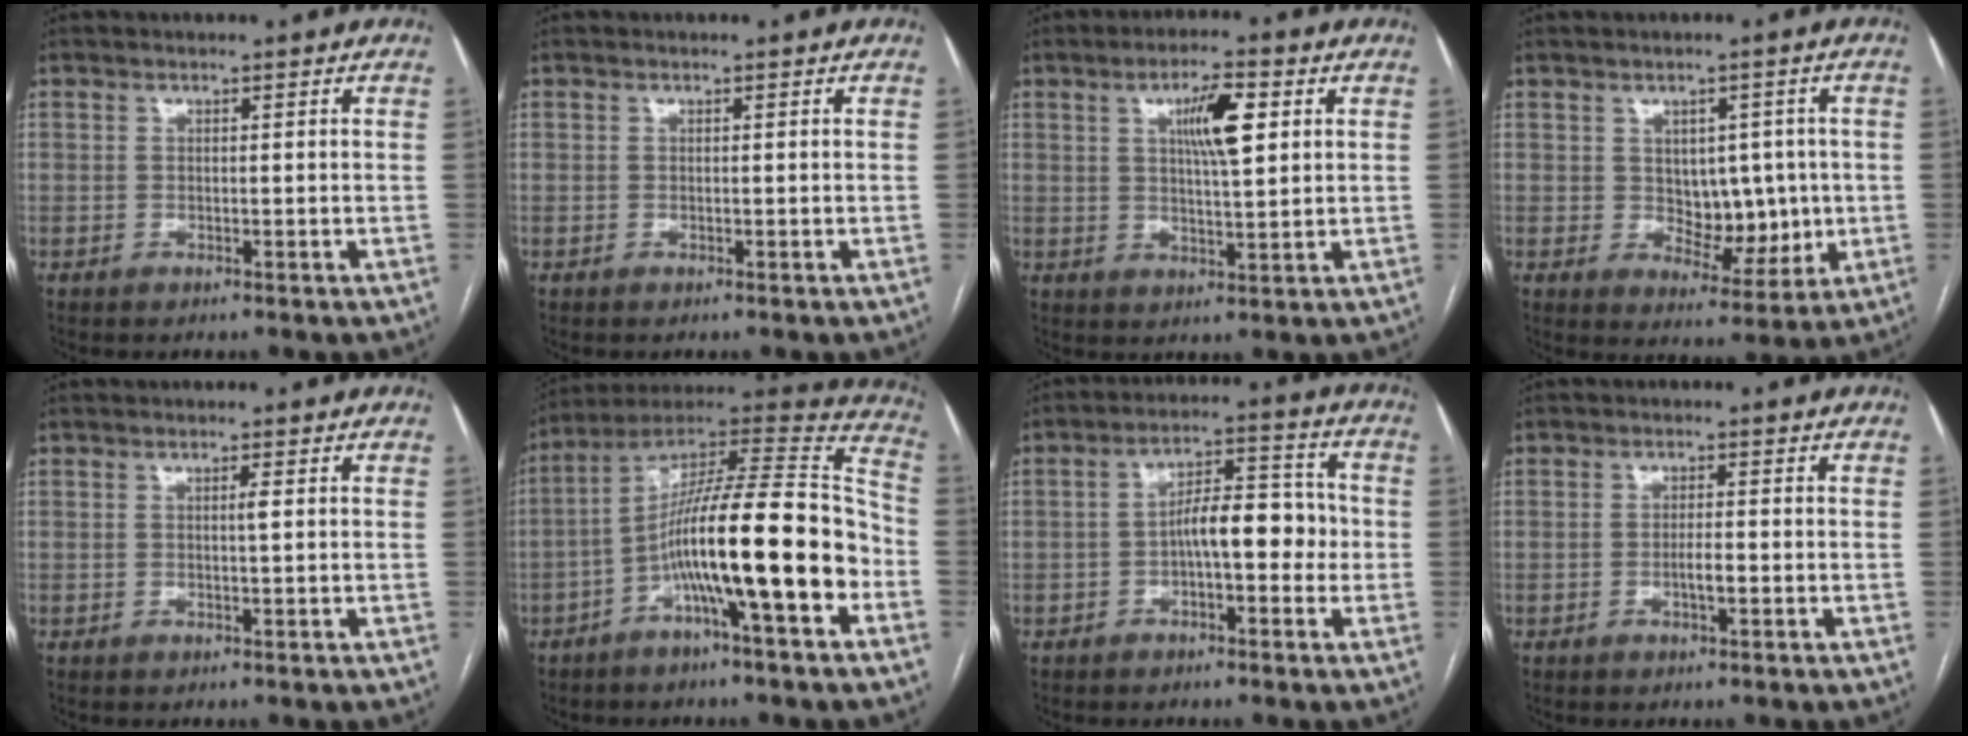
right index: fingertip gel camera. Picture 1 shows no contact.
{"total": 0.0}
{"total": 7.4, "force": [2.5, 1.4, 6.9], "torque": [-0.118, 0.007, 0.042]}
{"total": 7.6, "force": [0.4, 4.8, 5.8], "torque": [-0.074, 0.005, 0.021]}
{"total": 1.0, "force": [0.2, -0.1, 1.0], "torque": [-0.016, 0.001, 0.002]}
{"total": 20.8, "force": [-6.2, 1.7, 19.8], "torque": [-0.311, 0.018, -0.104]}
{"total": 8.4, "force": [-1.3, 3.1, 7.6], "torque": [-0.119, 0.035, -0.023]}
{"total": 2.3, "force": [-0.7, 0.5, 2.1], "torque": [-0.039, 0.001, -0.011]}